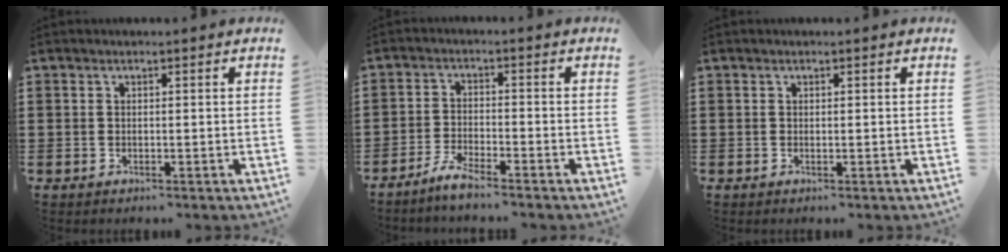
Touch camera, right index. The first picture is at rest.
{"total": 3.7, "force": [-3.4, 0.0, 1.4], "torque": [-0.040, -0.003, -0.069]}
{"total": 0.0}